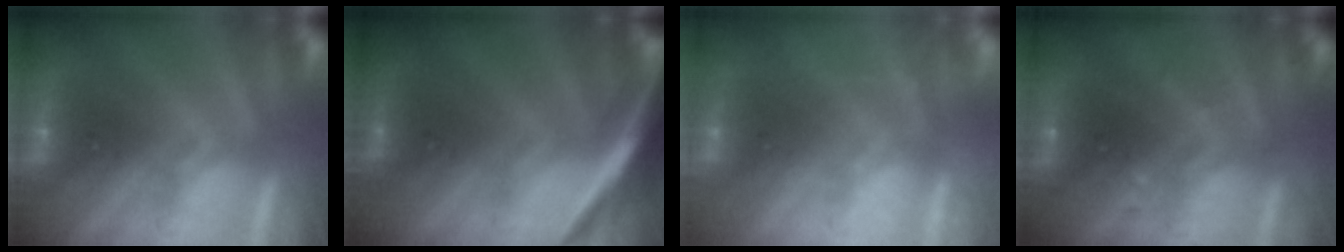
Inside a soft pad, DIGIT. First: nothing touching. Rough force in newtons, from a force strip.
{"total": 7.0}
{"total": 2.2}
{"total": 2.9}